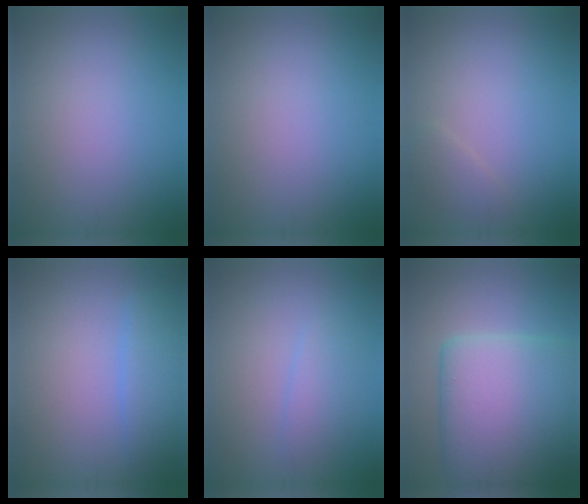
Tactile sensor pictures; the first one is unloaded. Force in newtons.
{"total": 0.0}
{"total": 1.2, "press": 1.2, "slide": 0.1}
{"total": 2.8, "press": 2.8, "slide": 0.3}
{"total": 1.8, "press": 1.8, "slide": 0.0}
{"total": 10.8, "press": 10.7, "slide": 0.7}